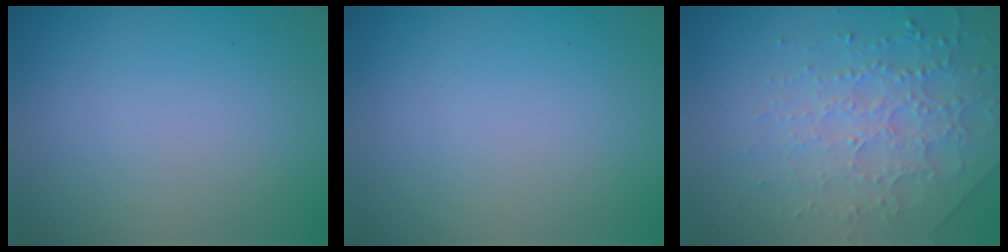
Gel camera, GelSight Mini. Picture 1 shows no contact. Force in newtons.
{"total": 0.0}
{"total": 3.4, "press": 3.3, "slide": 1.1}